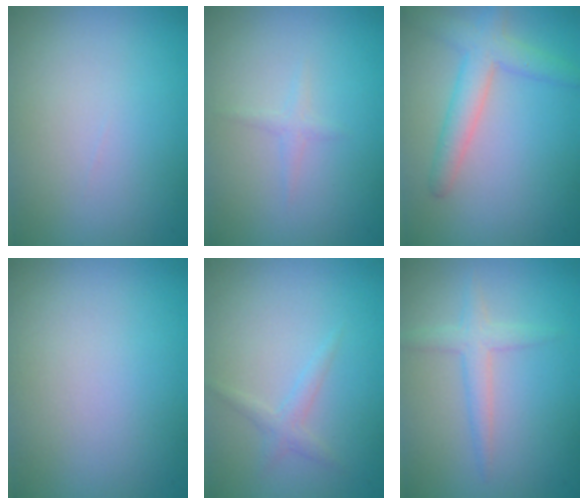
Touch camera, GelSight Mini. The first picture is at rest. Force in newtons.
{"total": 0.8, "press": 0.8, "slide": 0.1}
{"total": 3.6, "press": 3.5, "slide": 0.2}
{"total": 0.0}
{"total": 1.3, "press": 1.3, "slide": 0.1}
{"total": 2.2, "press": 2.2, "slide": 0.1}